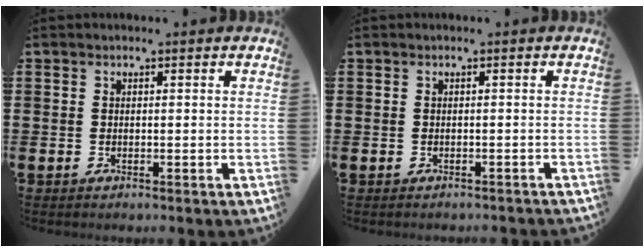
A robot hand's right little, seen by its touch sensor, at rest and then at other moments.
{"total": 0.5, "force": [-0.5, 0.0, 0.1], "torque": [-0.001, -0.002, -0.010]}